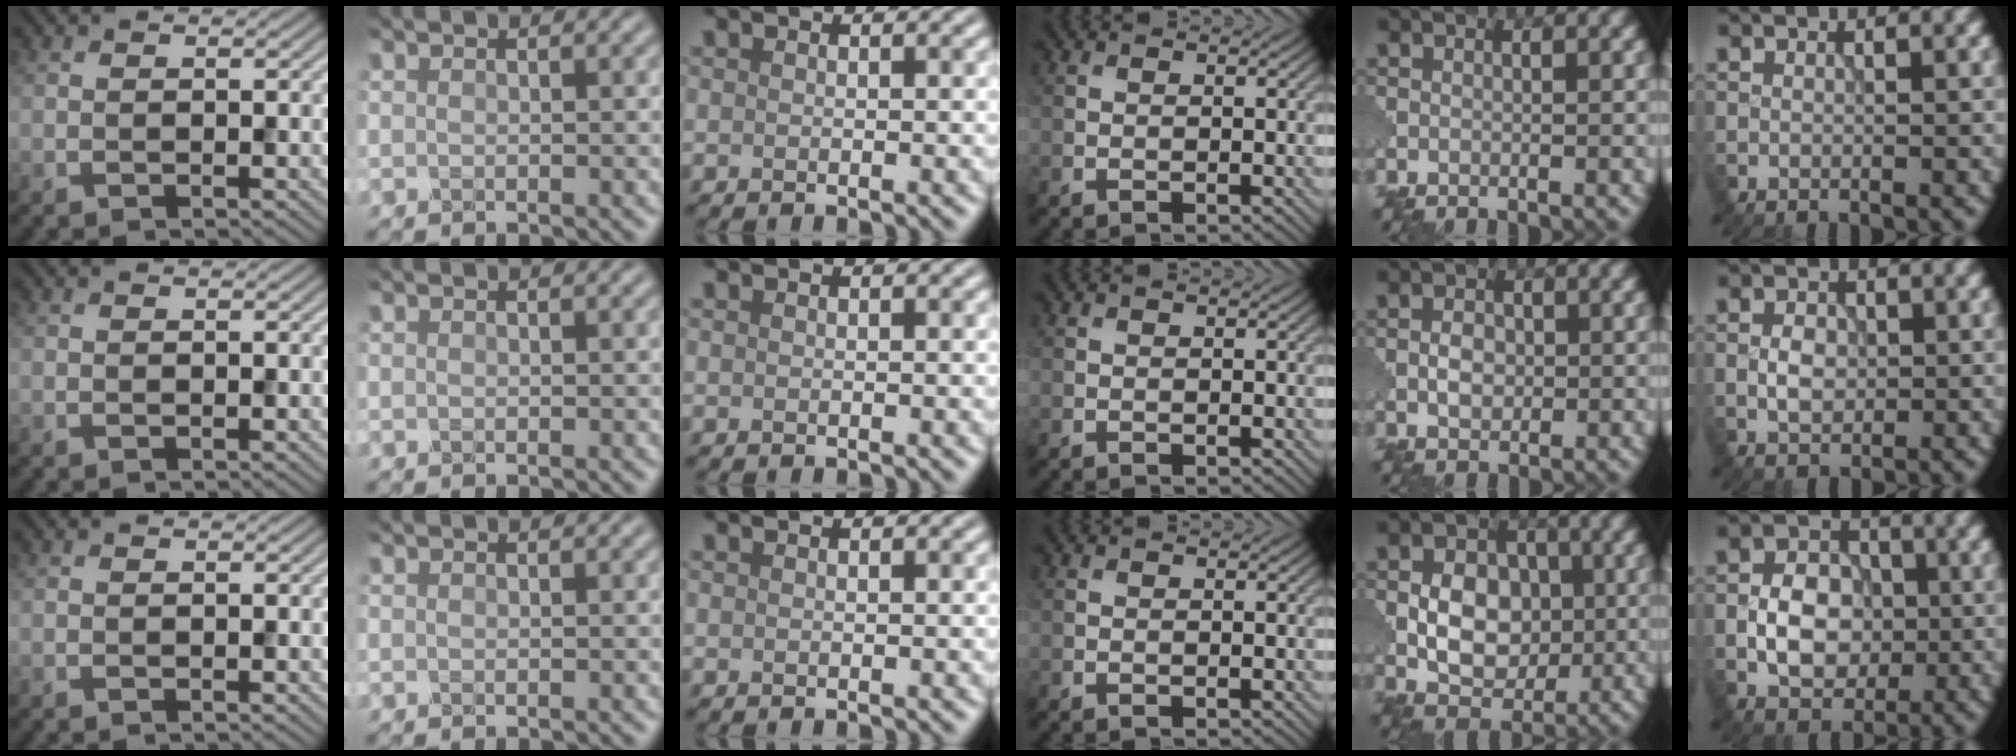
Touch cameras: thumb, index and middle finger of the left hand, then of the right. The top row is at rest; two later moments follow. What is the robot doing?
{"motion": "close", "object": "eyeshadow palette"}